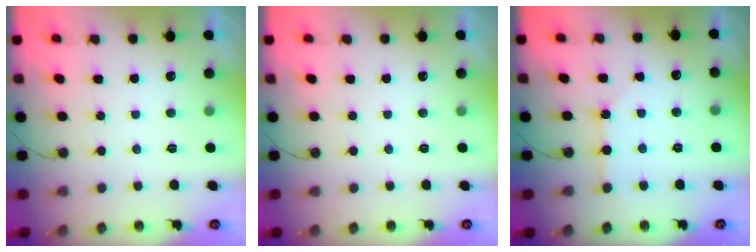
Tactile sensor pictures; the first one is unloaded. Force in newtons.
{"total": 0.8, "press": 0.5, "slide": 0.6}
{"total": 1.8, "press": 1.8, "slide": 0.1}